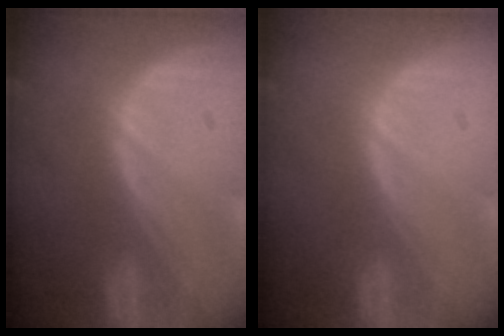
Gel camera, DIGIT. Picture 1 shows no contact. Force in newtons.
{"total": 0.0}